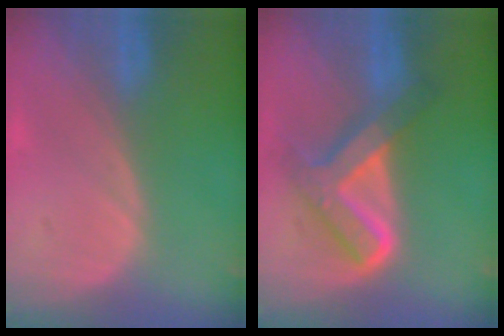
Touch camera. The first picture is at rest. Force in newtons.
{"total": 8.1, "press": 8.1, "slide": 0.8}